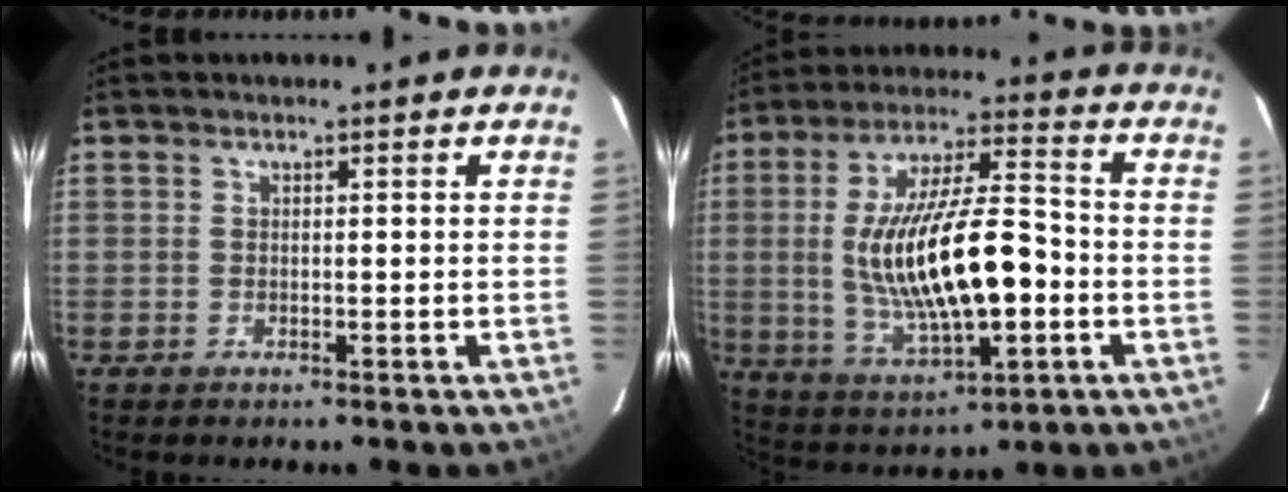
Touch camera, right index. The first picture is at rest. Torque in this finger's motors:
{"motor_torque": [1.39, 0.51, 1.05, 0.21]}